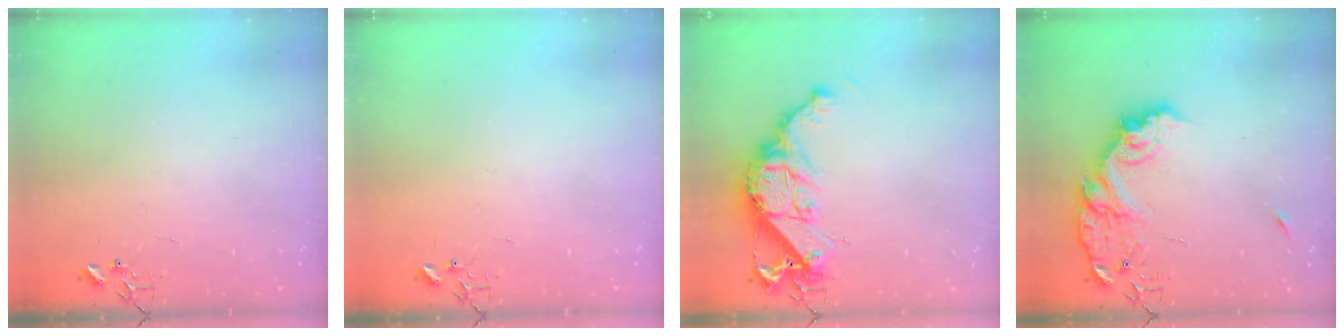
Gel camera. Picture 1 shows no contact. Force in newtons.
{"total": 0.0}
{"total": 14.9, "press": 14.8, "slide": 1.0}
{"total": 15.3, "press": 15.2, "slide": 1.1}